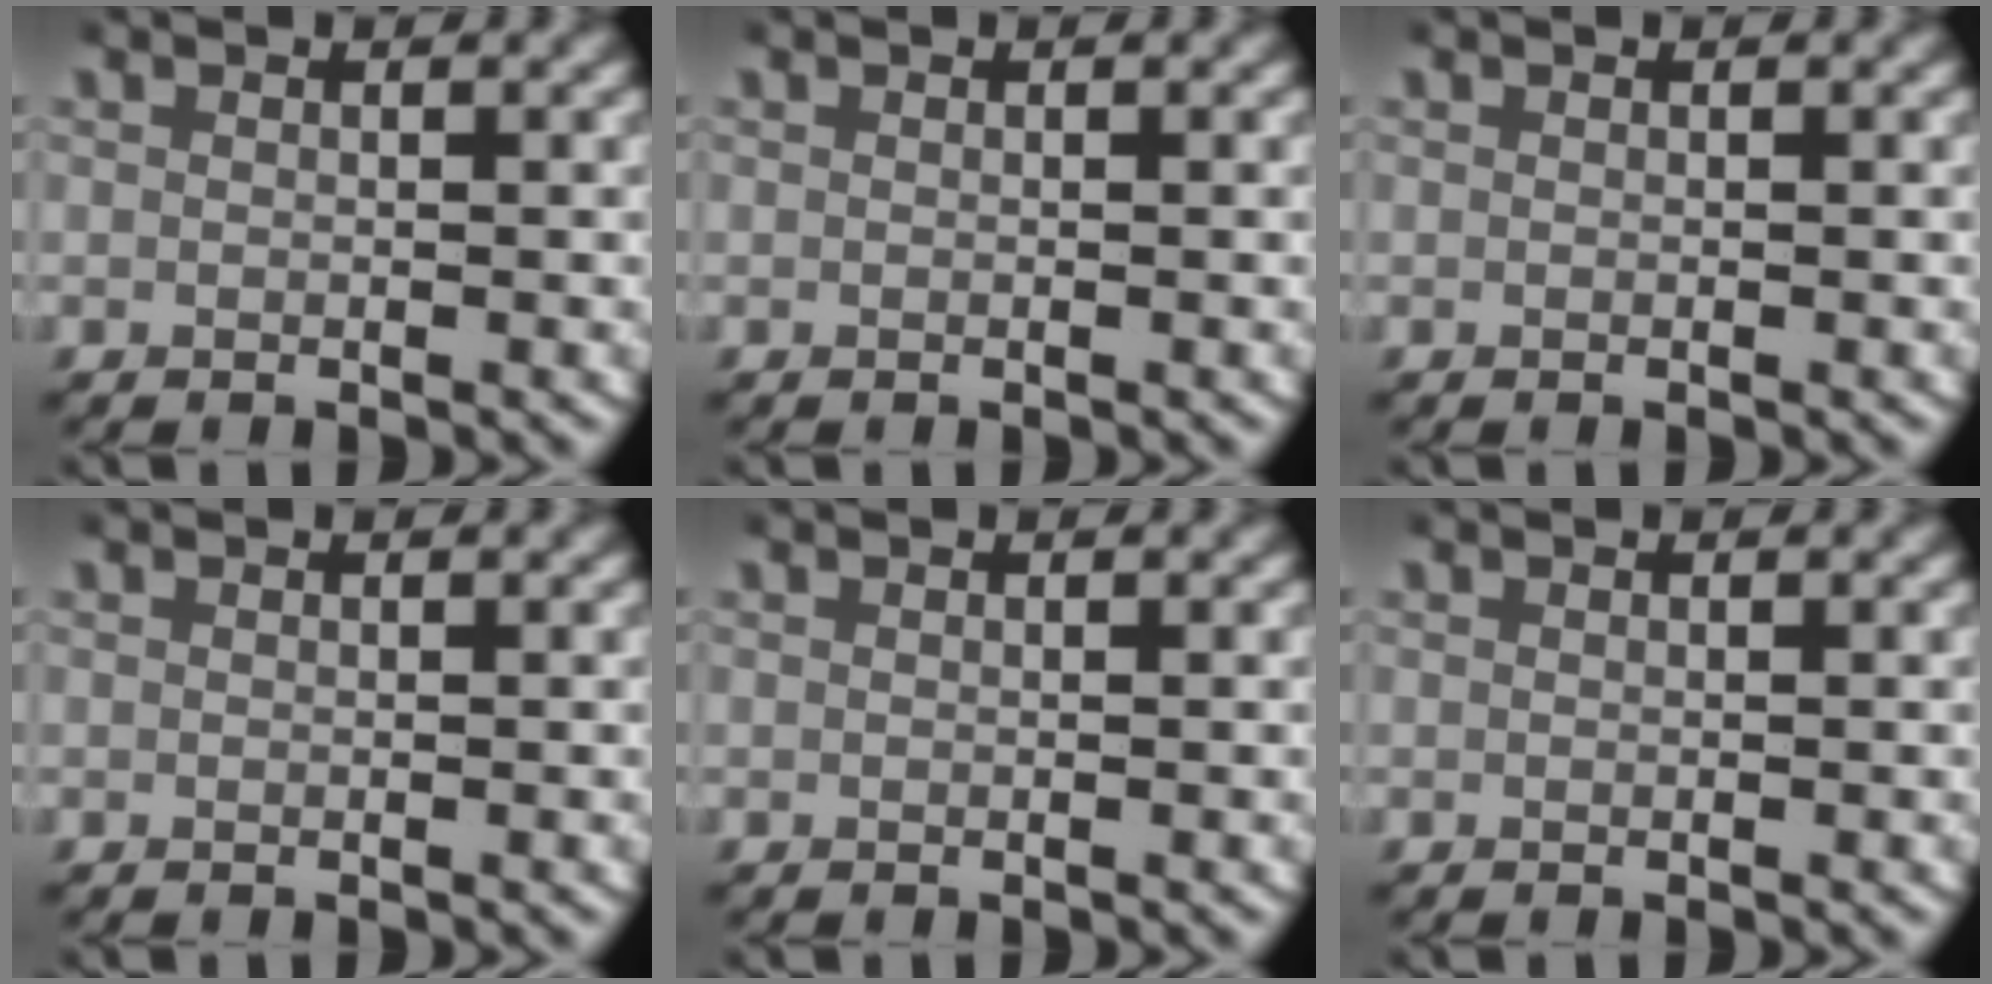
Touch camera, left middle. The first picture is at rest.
{"total": 0.0}
{"total": 0.0}
{"total": 0.0}
{"total": 0.0}
{"total": 0.0}